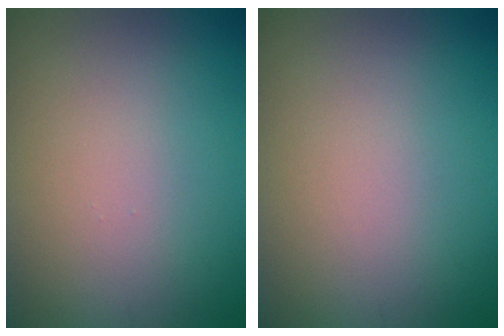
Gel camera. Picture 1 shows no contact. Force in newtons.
{"total": 0.0}